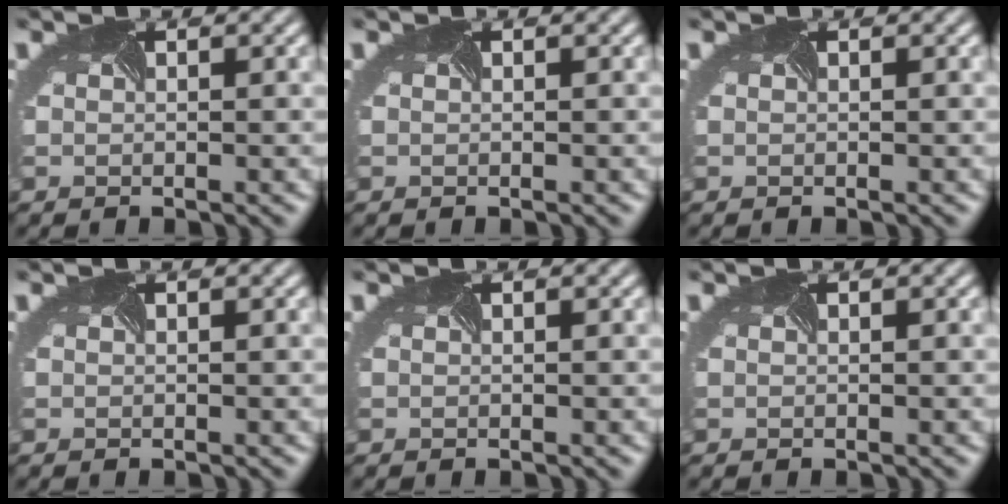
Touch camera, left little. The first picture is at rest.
{"total": 0.0}
{"total": 0.0}
{"total": 0.0}
{"total": 0.0}
{"total": 0.0}